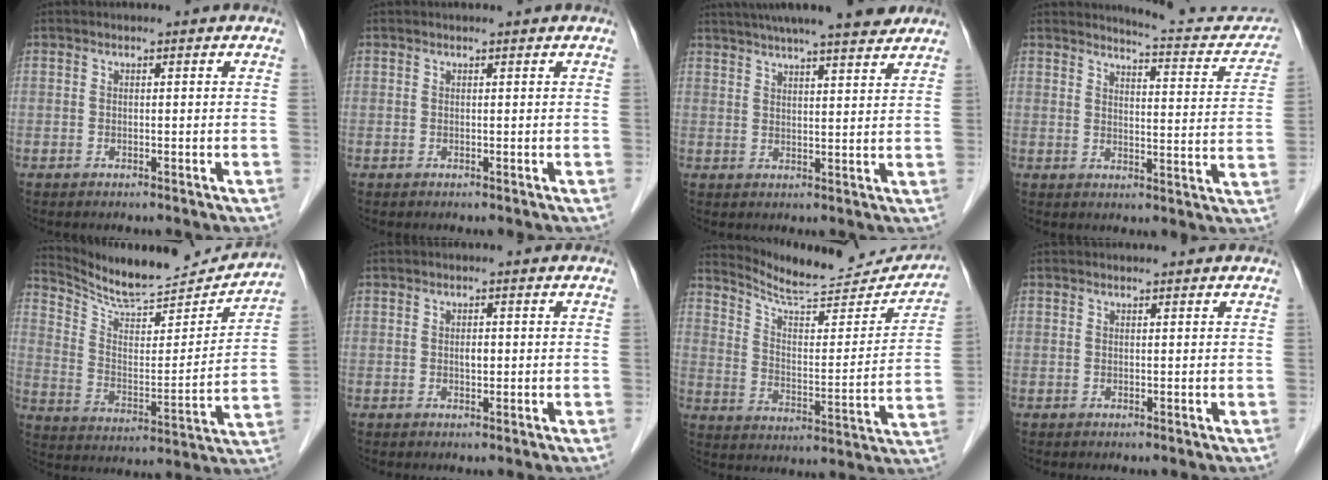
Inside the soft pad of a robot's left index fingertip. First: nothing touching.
{"total": 0.0}
{"total": 14.9, "force": [12.7, 1.1, 7.7], "torque": [-0.128, 0.019, 0.174]}
{"total": 10.9, "force": [10.6, 1.5, 2.0], "torque": [-0.010, -0.035, 0.113]}
{"total": 16.9, "force": [16.3, 1.7, 4.1], "torque": [-0.077, -0.043, 0.250]}
{"total": 1.1, "force": [-0.3, 0.5, 0.9], "torque": [-0.017, -0.004, -0.004]}
{"total": 18.1, "force": [17.4, 2.2, 4.4], "torque": [-0.068, -0.048, 0.242]}
{"total": 0.9, "force": [0.9, 0.0, 0.2], "torque": [-0.008, 0.002, 0.010]}